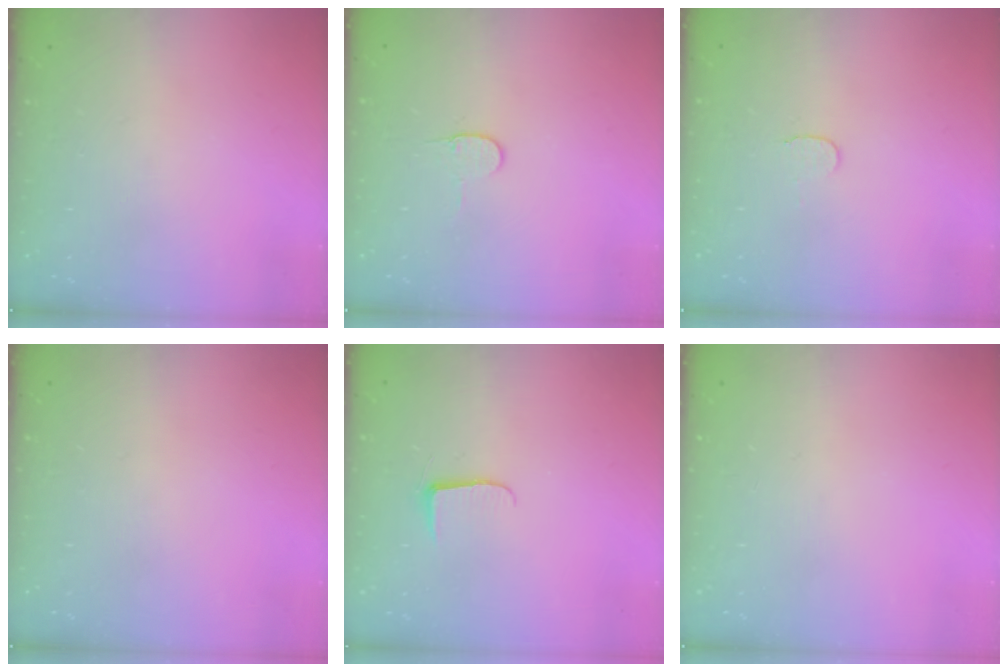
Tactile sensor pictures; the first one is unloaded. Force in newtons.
{"total": 3.2, "press": 3.2, "slide": 0.3}
{"total": 3.5, "press": 3.5, "slide": 0.3}
{"total": 0.0}
{"total": 5.1, "press": 5.1, "slide": 0.5}
{"total": 0.0}